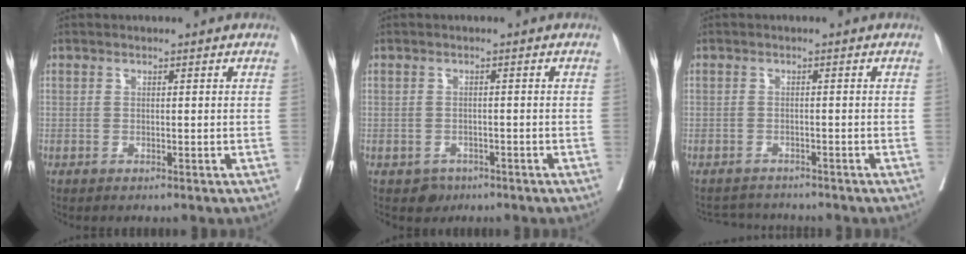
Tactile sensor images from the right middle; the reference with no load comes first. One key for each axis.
{"total": 2.0, "fx": -1.4, "fy": 1.5, "fz": 0.0, "tx": -0.003, "ty": 0.006, "tz": -0.020}
{"total": 3.7, "fx": -3.7, "fy": 0.5, "fz": -0.1, "tx": 0.006, "ty": -0.008, "tz": -0.058}